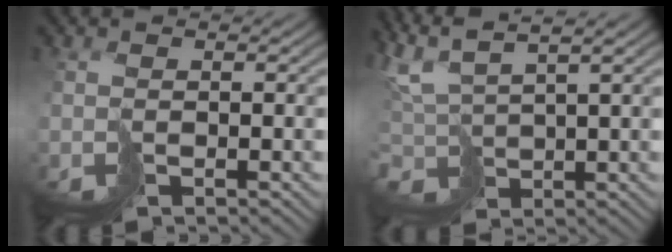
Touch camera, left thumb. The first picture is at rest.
{"total": 6.3, "force": [5.6, 1.4, 2.6], "torque": [-0.077, 0.028, 0.116]}